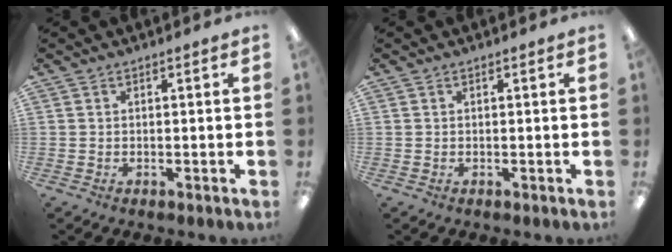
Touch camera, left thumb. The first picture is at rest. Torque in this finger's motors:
{"motor_torque": [-0.01, 0.01, 0.04, -0.06, 0.00]}